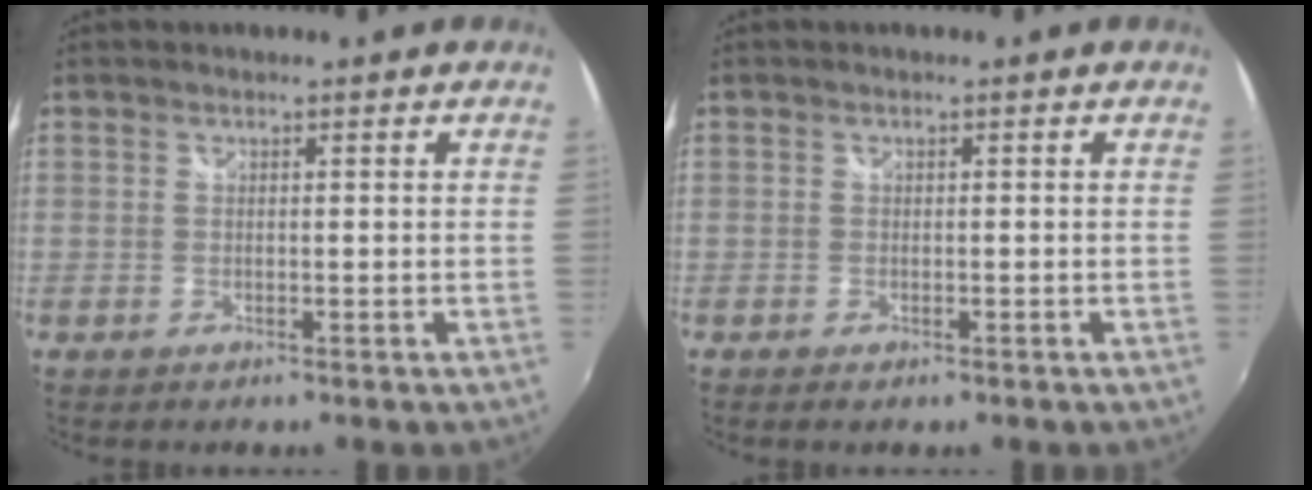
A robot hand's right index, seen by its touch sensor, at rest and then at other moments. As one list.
[{"total": 1.0, "force": [-0.7, 0.6, 0.4], "torque": [-0.010, -0.005, -0.013]}]